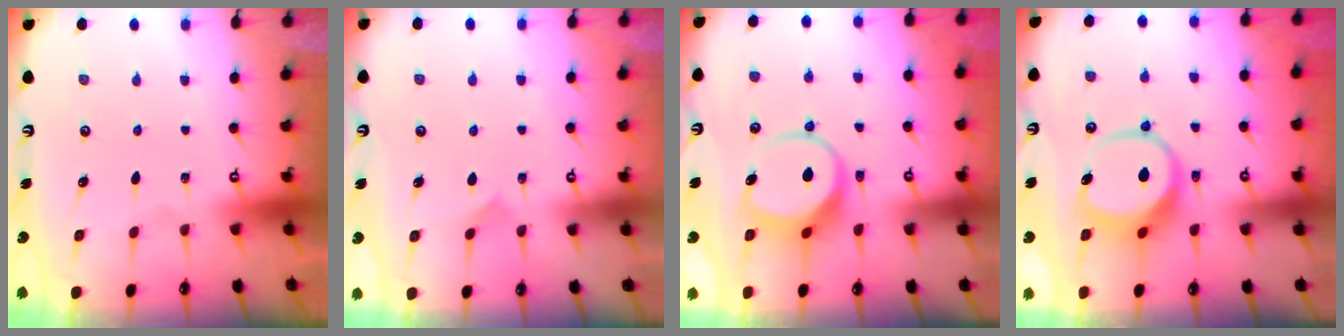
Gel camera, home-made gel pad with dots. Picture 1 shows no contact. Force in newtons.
{"total": 3.9, "press": 3.8, "slide": 0.4}
{"total": 7.4, "press": 7.4, "slide": 1.0}
{"total": 8.7, "press": 8.6, "slide": 1.2}